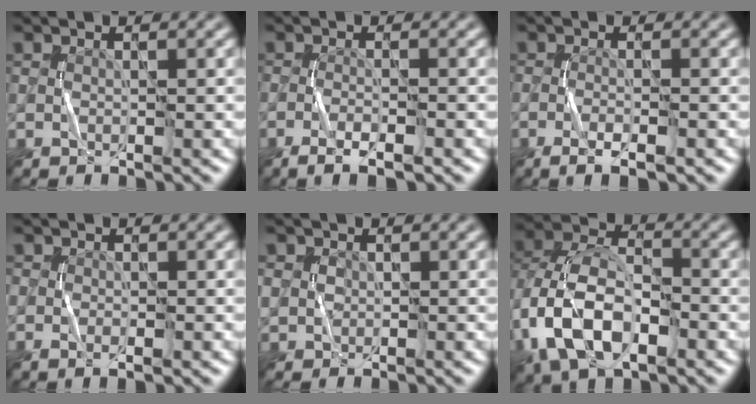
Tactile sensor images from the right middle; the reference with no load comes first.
{"total": 3.0, "force": [-1.9, 0.6, 2.2], "torque": [-0.041, 0.003, -0.038]}
{"total": 2.6, "force": [-1.5, 0.6, 2.1], "torque": [-0.037, 0.003, -0.029]}
{"total": 1.5, "force": [-0.3, 1.0, 1.0], "torque": [-0.014, -0.002, -0.005]}
{"total": 2.3, "force": [0.5, 2.1, 0.8], "torque": [-0.022, 0.007, 0.009]}
{"total": 10.2, "force": [-3.0, 6.3, 7.5], "torque": [-0.165, 0.000, -0.069]}